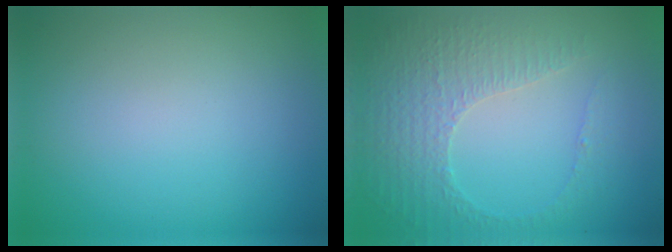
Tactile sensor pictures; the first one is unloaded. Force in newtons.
{"total": 4.6, "press": 3.3, "slide": 3.2}